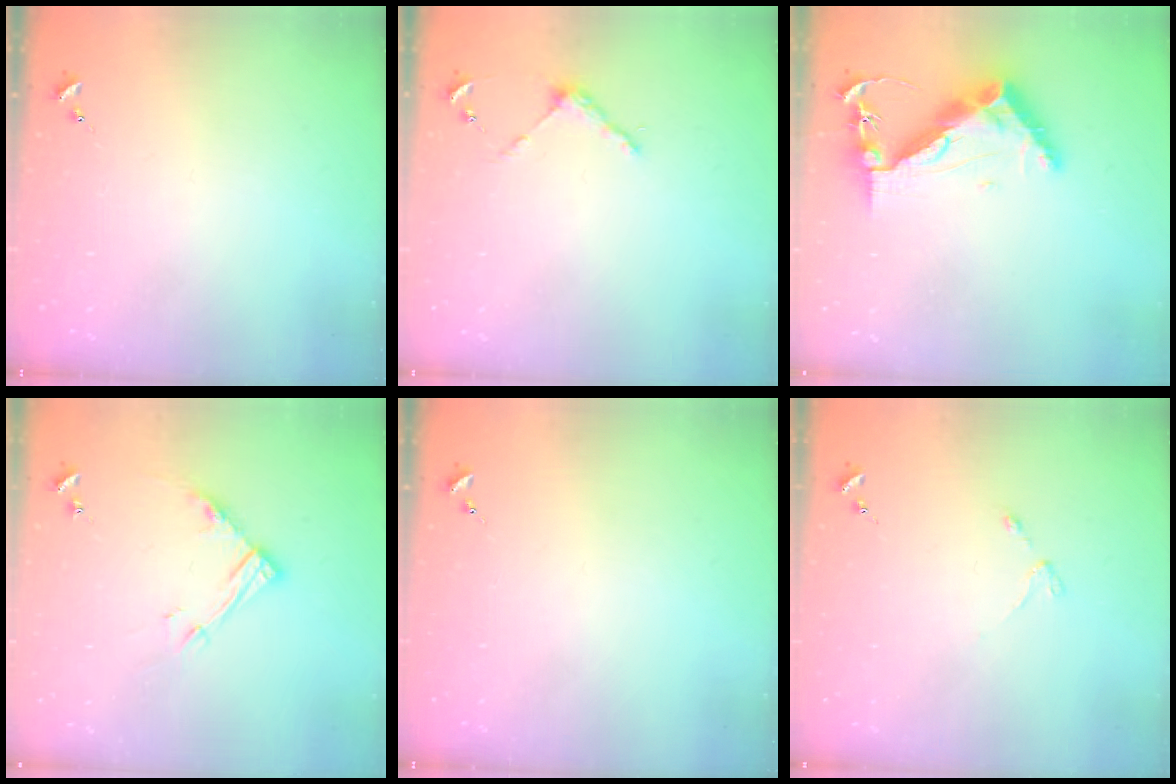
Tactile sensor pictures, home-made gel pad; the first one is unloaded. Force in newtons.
{"total": 3.8, "press": 3.8, "slide": 0.3}
{"total": 11.8, "press": 11.7, "slide": 1.5}
{"total": 12.0, "press": 11.9, "slide": 1.1}
{"total": 0.0}
{"total": 2.9, "press": 2.8, "slide": 0.4}